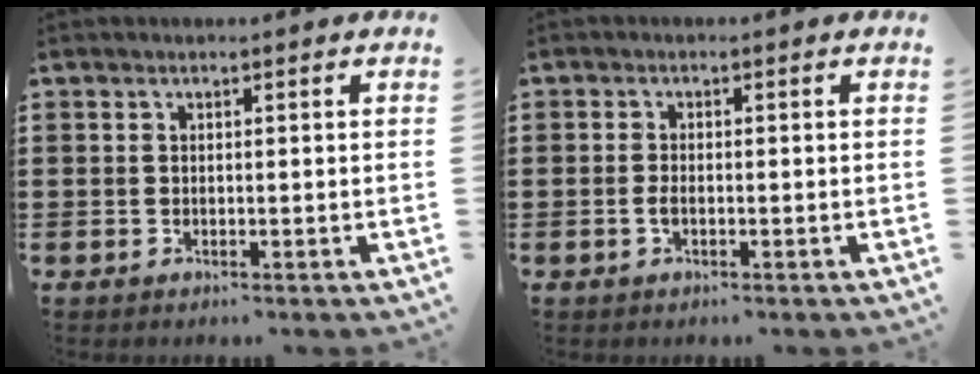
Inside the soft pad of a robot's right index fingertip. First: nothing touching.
{"total": 1.4, "force": [-0.3, 0.6, 1.2], "torque": [-0.031, -0.004, -0.008]}